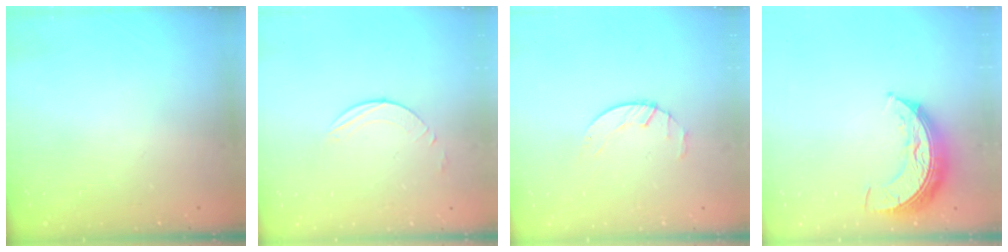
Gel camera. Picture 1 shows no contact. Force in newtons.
{"total": 3.9, "press": 3.9, "slide": 0.3}
{"total": 1.6, "press": 1.6, "slide": 0.3}
{"total": 9.5, "press": 9.5, "slide": 0.5}